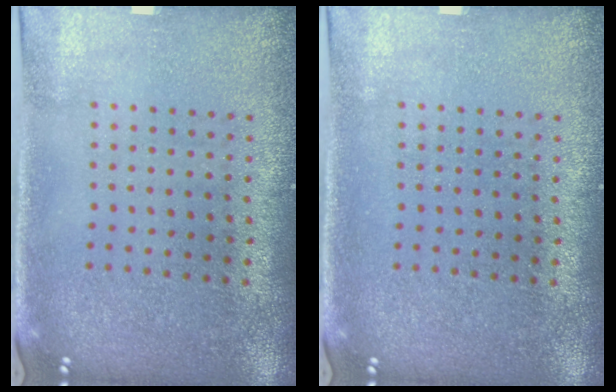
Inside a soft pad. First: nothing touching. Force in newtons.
{"total": 0.0}